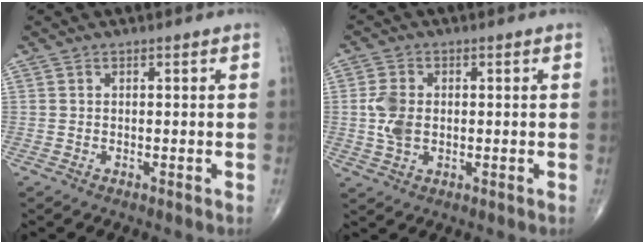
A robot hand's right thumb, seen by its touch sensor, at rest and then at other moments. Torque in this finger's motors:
{"motor_torque": [0.34, 1.45, 0.69, -0.02, 0.06]}